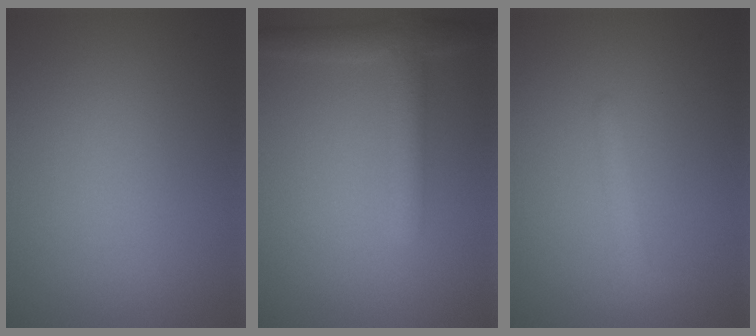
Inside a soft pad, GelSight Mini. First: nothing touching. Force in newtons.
{"total": 3.6, "press": 3.6, "slide": 0.4}
{"total": 1.7, "press": 1.7, "slide": 0.1}